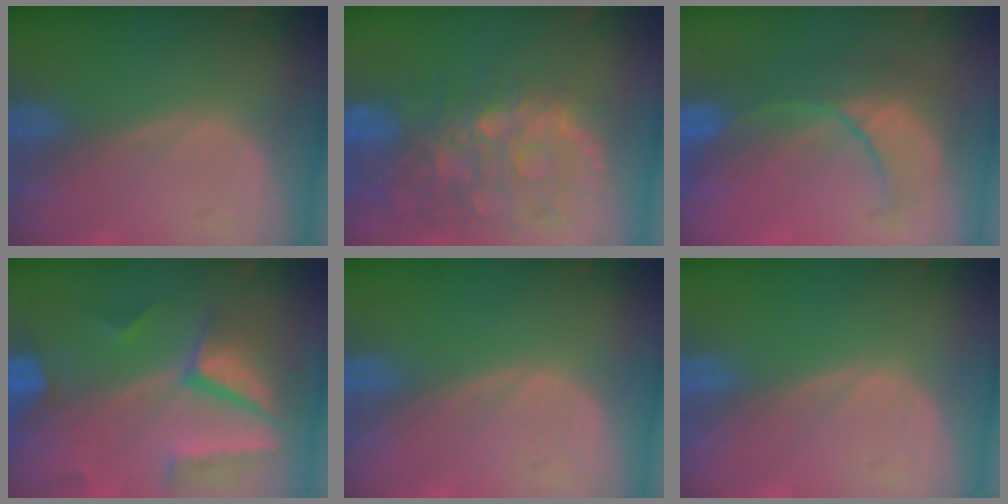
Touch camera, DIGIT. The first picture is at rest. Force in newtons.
{"total": 11.2, "press": 9.8, "slide": 5.5}
{"total": 8.4, "press": 8.3, "slide": 1.3}
{"total": 9.3, "press": 8.2, "slide": 4.3}
{"total": 0.0}
{"total": 0.0}